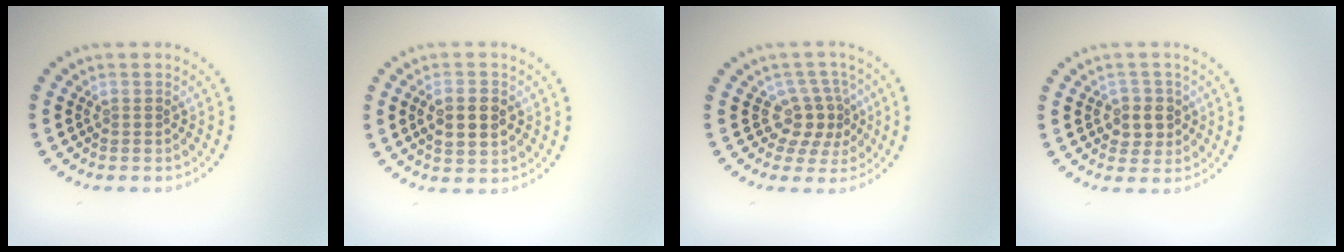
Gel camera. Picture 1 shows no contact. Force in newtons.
{"total": 3.0, "press": 3.0, "slide": 0.2}
{"total": 3.2, "press": 2.4, "slide": 2.1}
{"total": 2.5, "press": 2.2, "slide": 1.1}